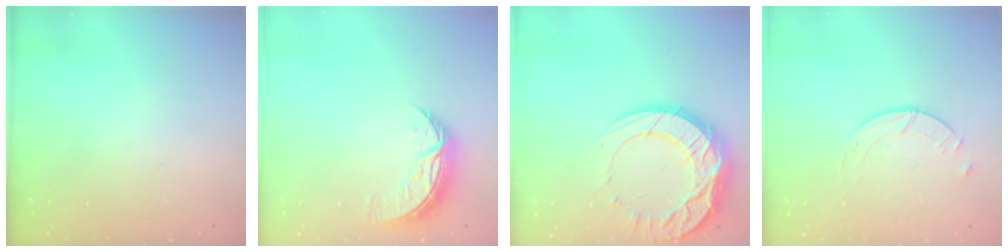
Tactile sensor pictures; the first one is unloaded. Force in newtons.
{"total": 8.4, "press": 8.4, "slide": 0.4}
{"total": 18.6, "press": 18.6, "slide": 1.4}
{"total": 2.5, "press": 2.5, "slide": 0.3}